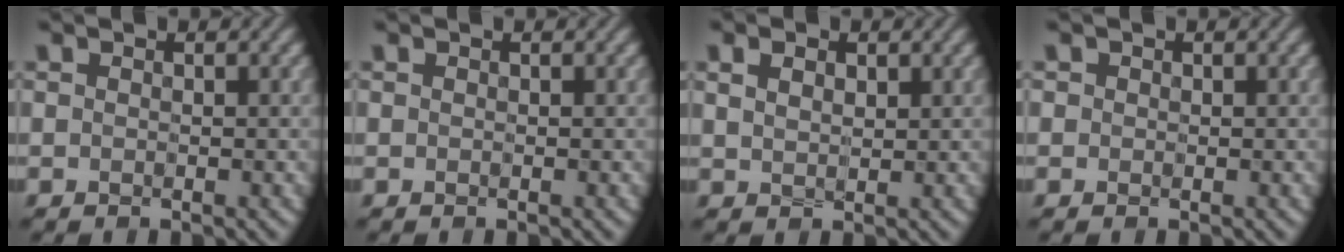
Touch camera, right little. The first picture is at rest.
{"total": 0.0}
{"total": 1.7, "force": [0.7, 1.1, 1.1], "torque": [-0.026, -0.002, 0.018]}
{"total": 0.5, "force": [0.0, 0.5, -0.1], "torque": [0.003, -0.001, 0.002]}